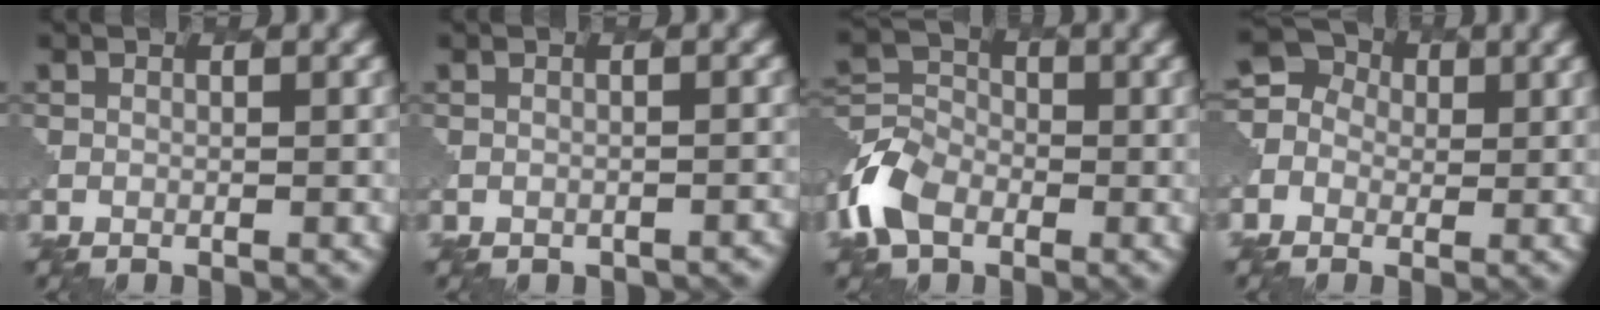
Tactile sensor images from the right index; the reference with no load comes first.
{"total": 1.5, "force": [-1.4, 0.5, -0.1], "torque": [-0.002, -0.002, -0.011]}
{"total": 5.5, "force": [-2.7, 3.9, 2.7], "torque": [-0.070, 0.000, -0.063]}
{"total": 4.4, "force": [-0.3, 4.2, 1.5], "torque": [-0.023, 0.020, -0.026]}